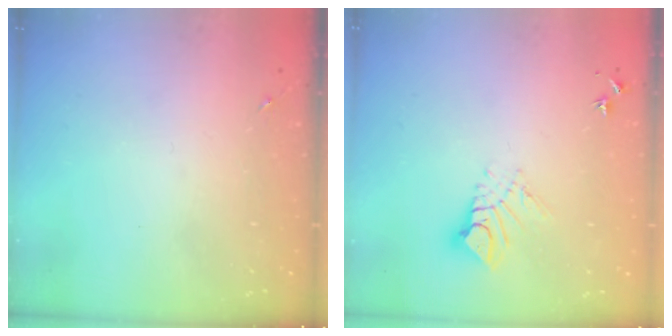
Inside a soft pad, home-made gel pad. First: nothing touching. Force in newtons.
{"total": 9.1, "press": 9.0, "slide": 1.0}